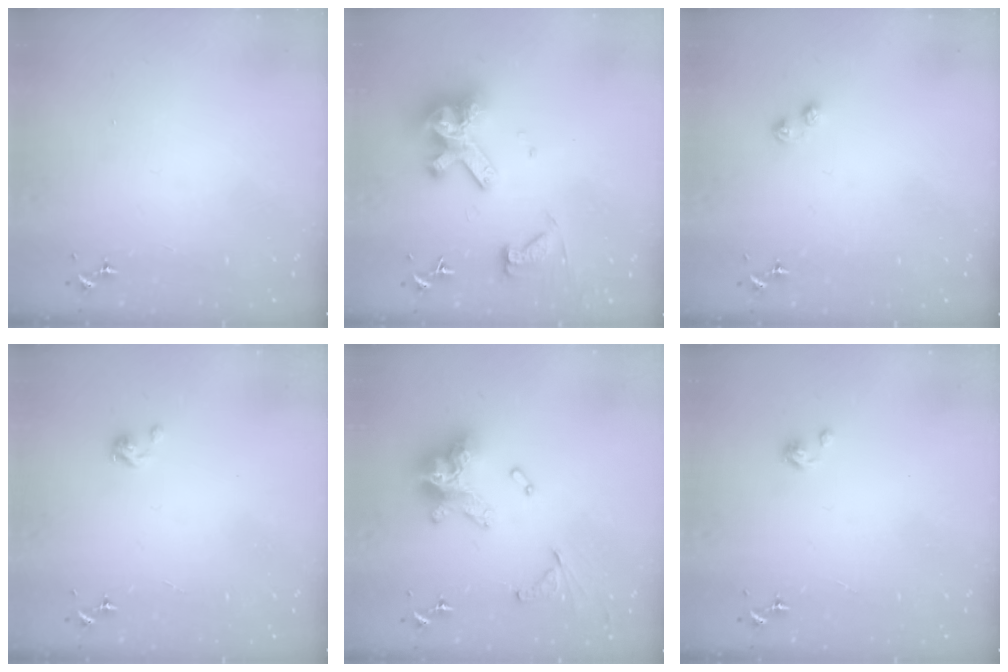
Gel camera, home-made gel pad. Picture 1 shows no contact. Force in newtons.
{"total": 14.7, "press": 14.6, "slide": 1.8}
{"total": 3.9, "press": 3.9, "slide": 0.5}
{"total": 2.9, "press": 2.9, "slide": 0.2}
{"total": 17.5, "press": 17.5, "slide": 1.7}
{"total": 2.7, "press": 2.7, "slide": 0.3}